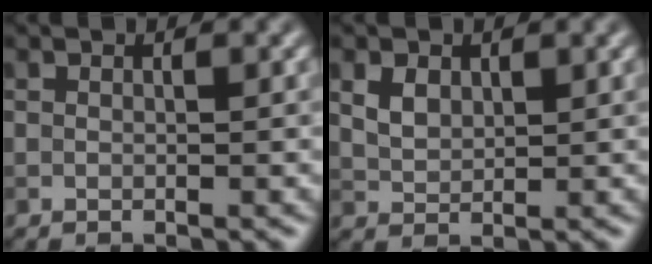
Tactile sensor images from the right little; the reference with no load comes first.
{"total": 2.1, "force": [1.0, 1.5, 1.2], "torque": [-0.028, 0.000, 0.020]}